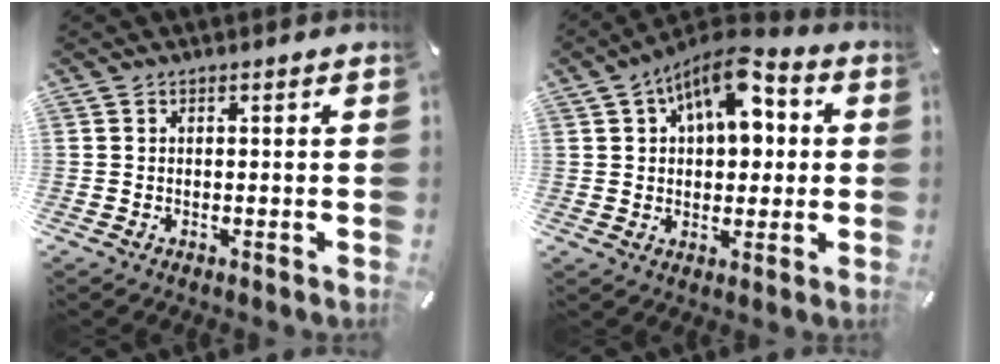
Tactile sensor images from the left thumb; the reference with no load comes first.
{"total": 12.2, "force": [4.9, 7.5, 8.2], "torque": [-0.121, -0.014, 0.085]}